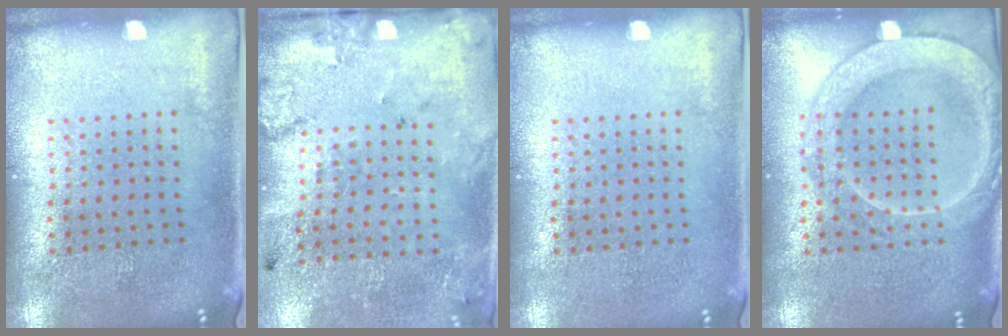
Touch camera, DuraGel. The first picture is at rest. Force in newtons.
{"total": 2.3, "press": 1.4, "slide": 1.9}
{"total": 0.0}
{"total": 2.0, "press": 2.0, "slide": 0.3}